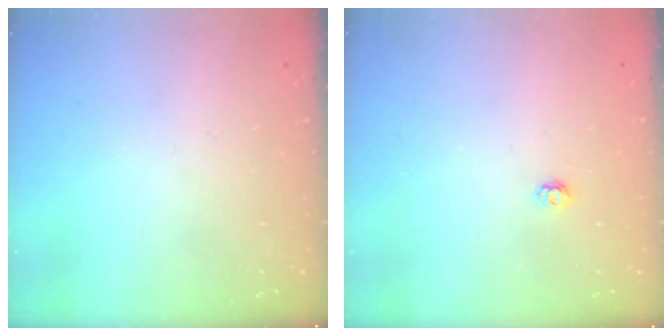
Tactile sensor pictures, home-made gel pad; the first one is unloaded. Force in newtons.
{"total": 2.9, "press": 2.9, "slide": 0.4}